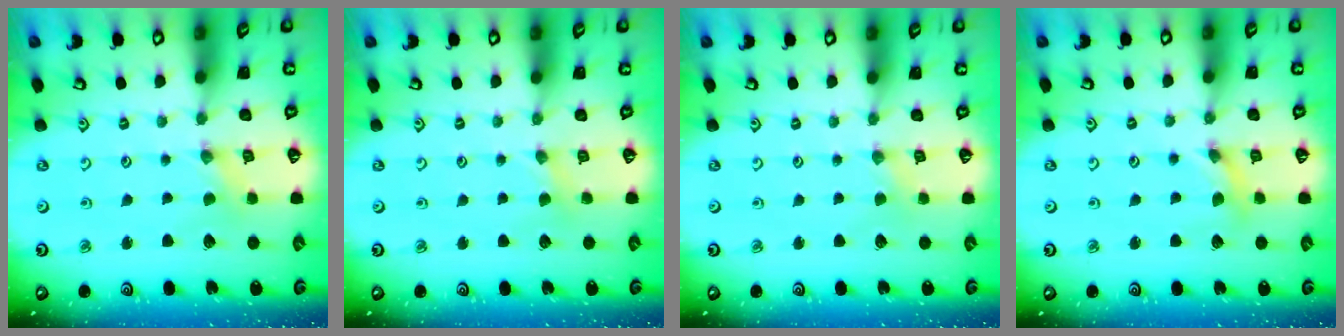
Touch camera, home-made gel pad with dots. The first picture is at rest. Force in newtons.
{"total": 2.3, "press": 2.3, "slide": 0.3}
{"total": 0.9, "press": 0.8, "slide": 0.2}
{"total": 2.7, "press": 2.7, "slide": 0.2}